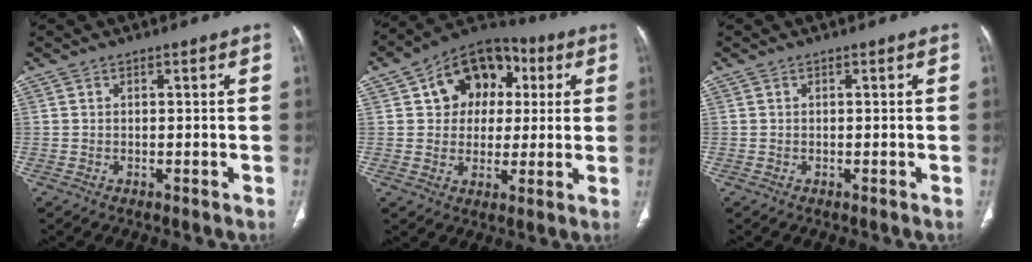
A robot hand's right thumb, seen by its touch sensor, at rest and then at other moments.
{"total": 14.5, "force": [3.9, 11.1, 8.5], "torque": [-0.081, 0.012, 0.052]}
{"total": 0.0}